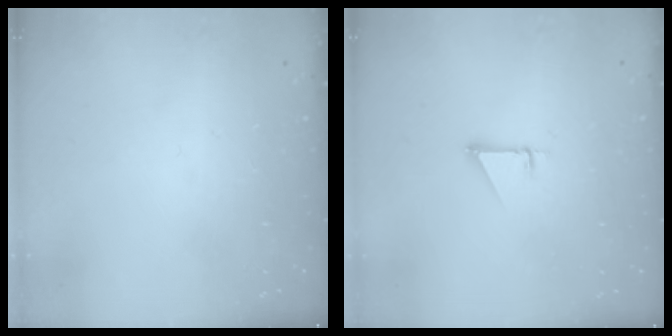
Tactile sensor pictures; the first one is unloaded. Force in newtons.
{"total": 1.0, "press": 1.0, "slide": 0.1}